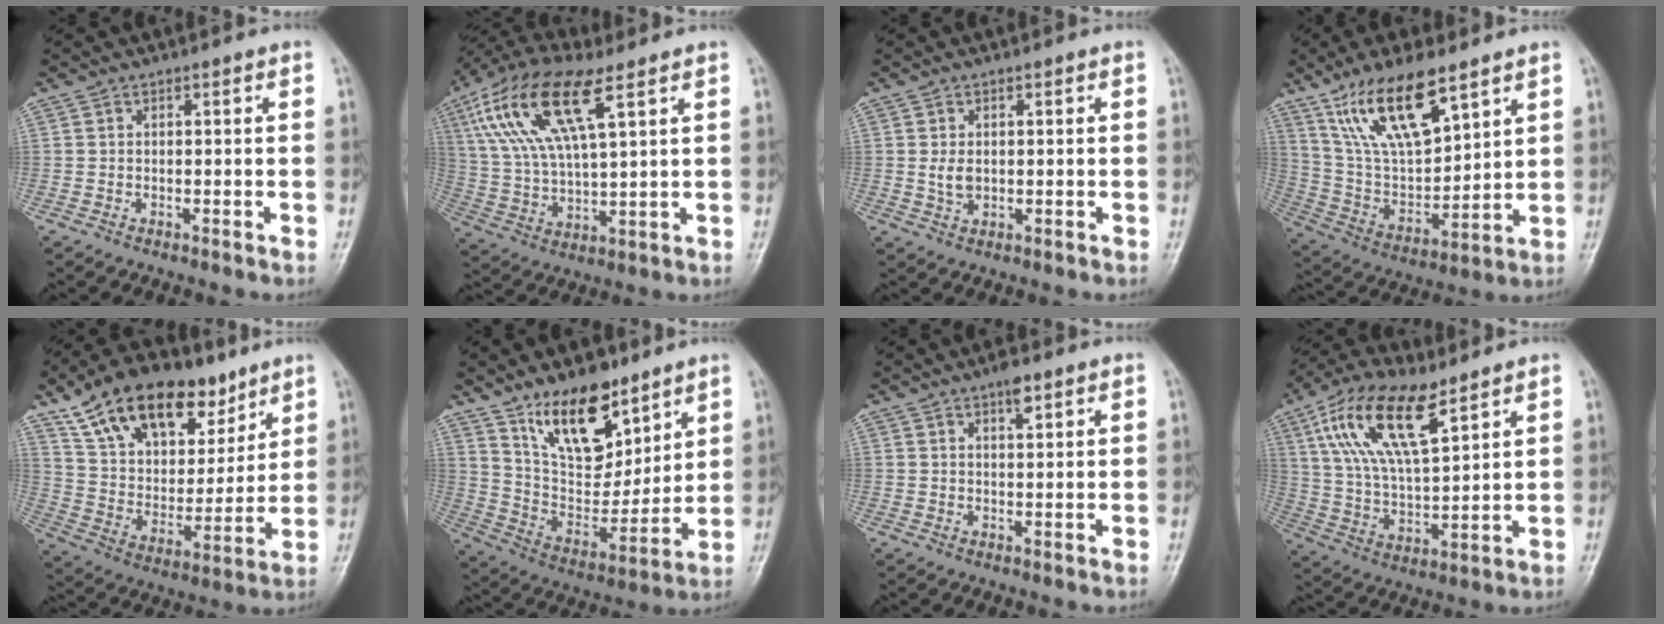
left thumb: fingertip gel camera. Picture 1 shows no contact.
{"total": 17.5, "force": [7.9, 6.3, 14.3], "torque": [-0.293, -0.002, 0.150]}
{"total": 2.7, "force": [0.3, 1.8, 1.9], "torque": [-0.031, -0.006, 0.011]}
{"total": 17.6, "force": [11.0, 6.6, 12.1], "torque": [-0.198, -0.045, 0.221]}
{"total": 23.3, "force": [14.6, 12.4, 13.3], "torque": [-0.186, -0.035, 0.257]}
{"total": 17.2, "force": [11.3, 8.5, 9.8], "torque": [-0.108, -0.074, 0.212]}
{"total": 3.1, "force": [1.9, 1.0, 2.2], "torque": [-0.029, -0.006, 0.030]}
{"total": 17.0, "force": [8.9, 6.8, 12.9], "torque": [-0.231, -0.020, 0.171]}